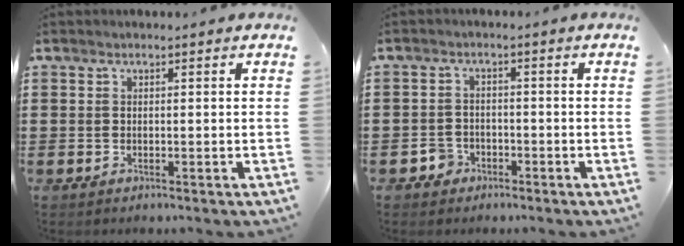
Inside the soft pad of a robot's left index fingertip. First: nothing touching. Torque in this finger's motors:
{"motor_torque": [0.00, 0.02, 0.00, 0.00]}